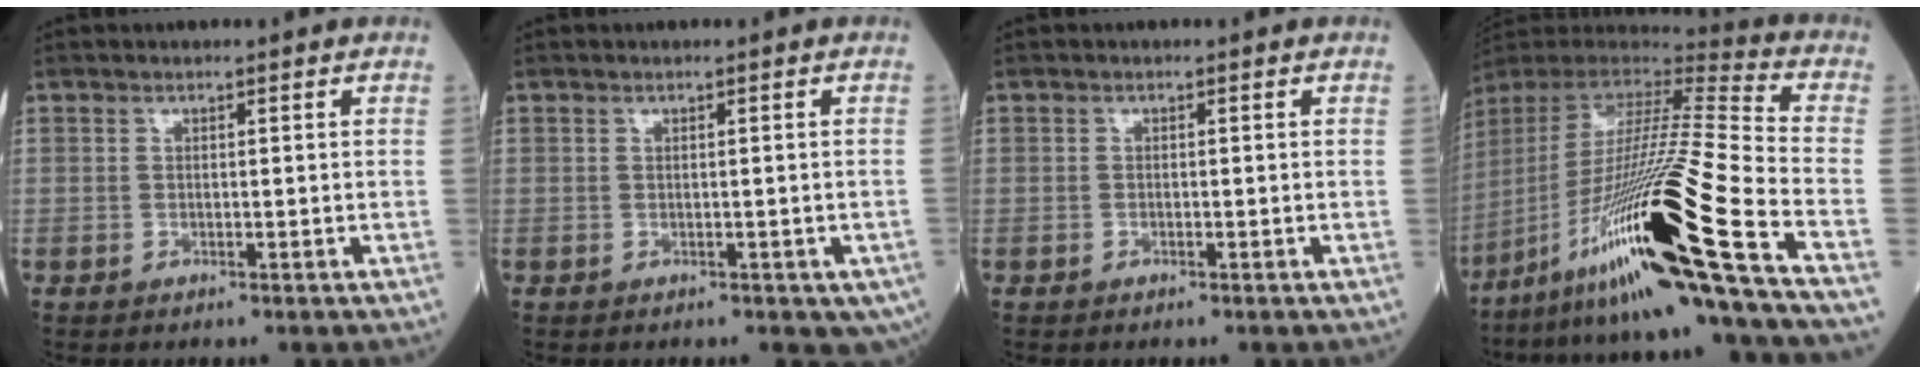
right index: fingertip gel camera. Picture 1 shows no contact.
{"total": 4.5, "force": [-1.3, 2.4, 3.6], "torque": [-0.057, -0.002, -0.014]}
{"total": 0.5, "force": [-0.3, 0.4, 0.2], "torque": [-0.011, 0.001, -0.006]}
{"total": 33.2, "force": [-16.6, 0.4, 28.8], "torque": [-0.531, -0.066, -0.305]}